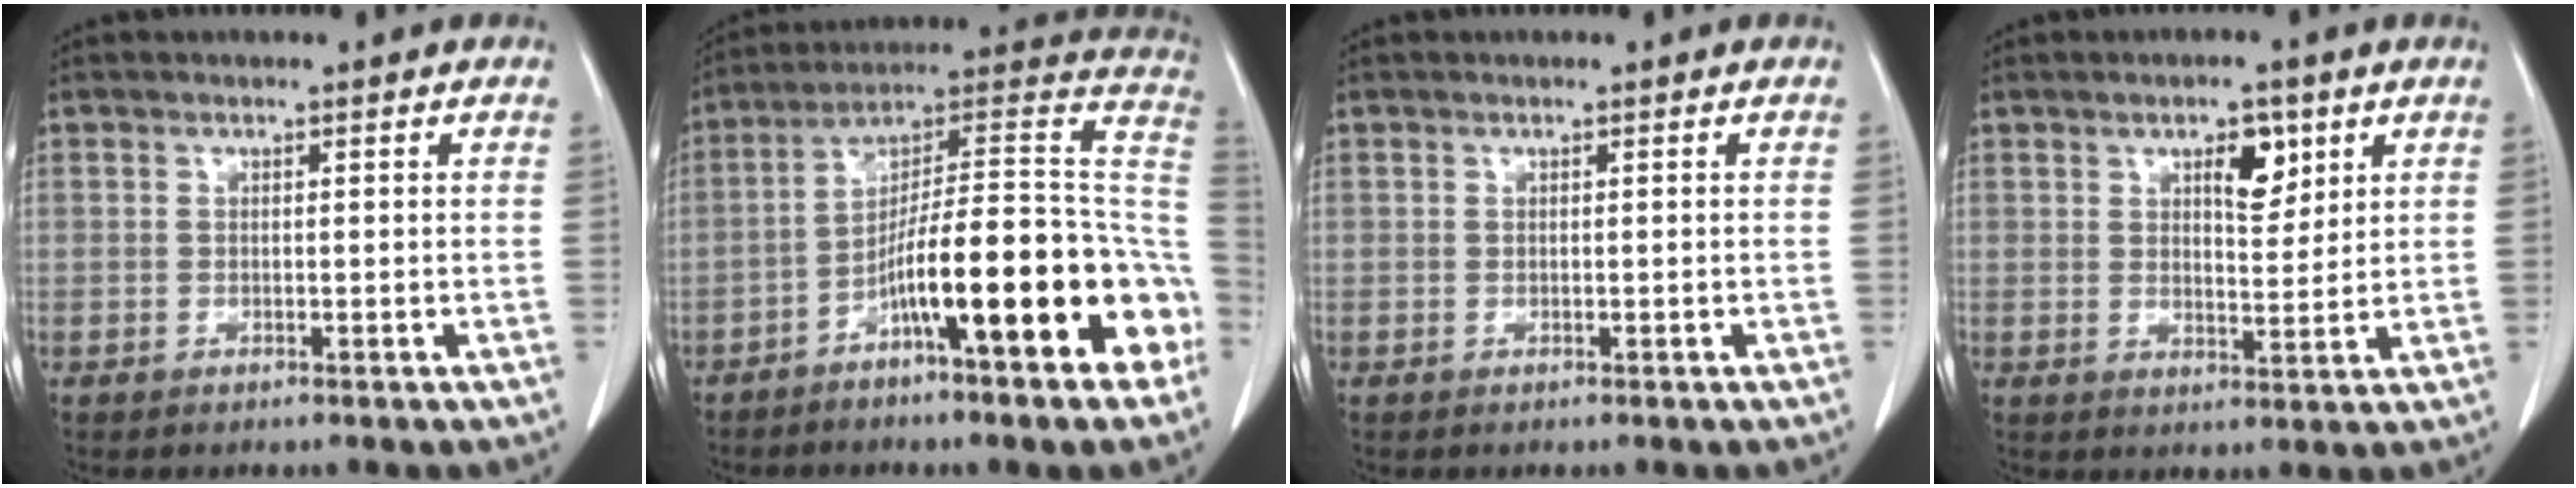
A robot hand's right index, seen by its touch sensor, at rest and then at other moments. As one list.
[{"total": 21.6, "force": [-8.7, 2.4, 19.7], "torque": [-0.237, 0.037, -0.134]}, {"total": 0.0}, {"total": 5.2, "force": [2.6, 2.1, 4.0], "torque": [-0.062, 0.000, 0.042]}]